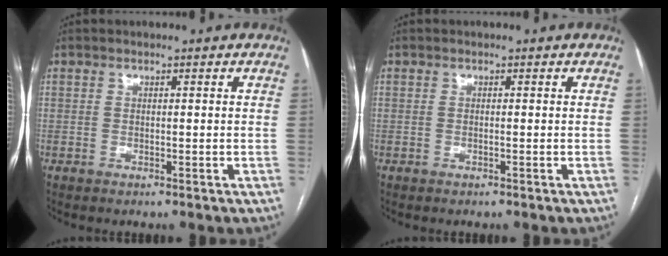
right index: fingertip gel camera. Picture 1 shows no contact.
{"total": 0.0}